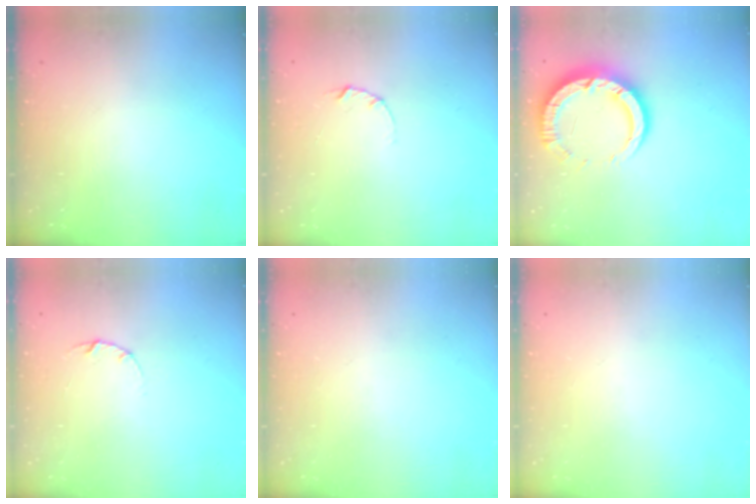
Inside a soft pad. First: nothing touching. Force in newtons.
{"total": 2.1, "press": 2.1, "slide": 0.1}
{"total": 11.3, "press": 11.2, "slide": 1.2}
{"total": 3.0, "press": 3.0, "slide": 0.4}
{"total": 0.0}
{"total": 0.0}